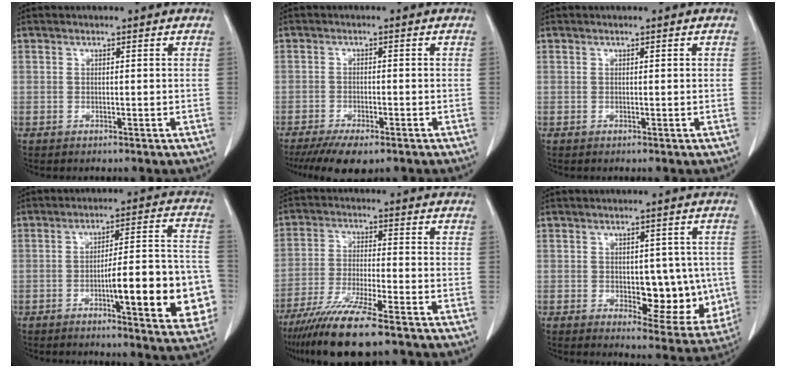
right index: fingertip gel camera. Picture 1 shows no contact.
{"total": 7.3, "force": [-5.2, 2.3, 4.5], "torque": [-0.067, -0.013, -0.081]}
{"total": 0.0}
{"total": 16.3, "force": [-4.6, 3.0, 15.4], "torque": [-0.166, 0.023, -0.053]}
{"total": 12.8, "force": [-9.5, 0.8, 8.4], "torque": [-0.155, -0.035, -0.161]}
{"total": 10.3, "force": [-1.0, 5.3, 8.7], "torque": [-0.087, 0.002, 0.001]}